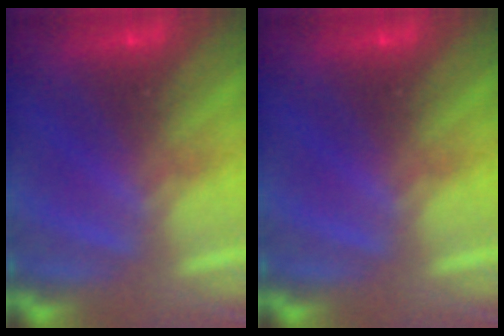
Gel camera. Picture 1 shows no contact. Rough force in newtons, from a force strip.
{"total": 0.0}